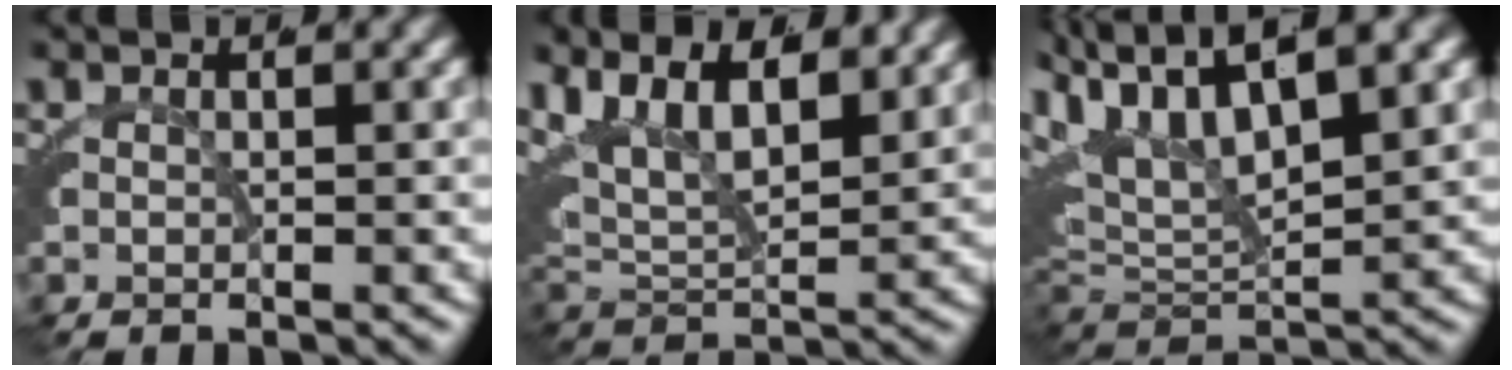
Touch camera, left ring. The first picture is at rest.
{"total": 10.3, "force": [3.8, 7.4, 6.1], "torque": [-0.121, 0.008, 0.051]}
{"total": 11.3, "force": [3.9, 7.8, 7.3], "torque": [-0.147, 0.011, 0.059]}